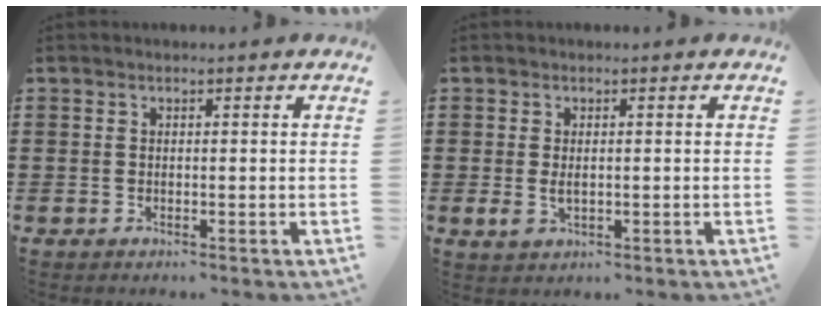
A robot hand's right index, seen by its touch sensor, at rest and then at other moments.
{"total": 2.0, "force": [-0.1, 1.1, 1.7], "torque": [-0.034, 0.003, -0.001]}